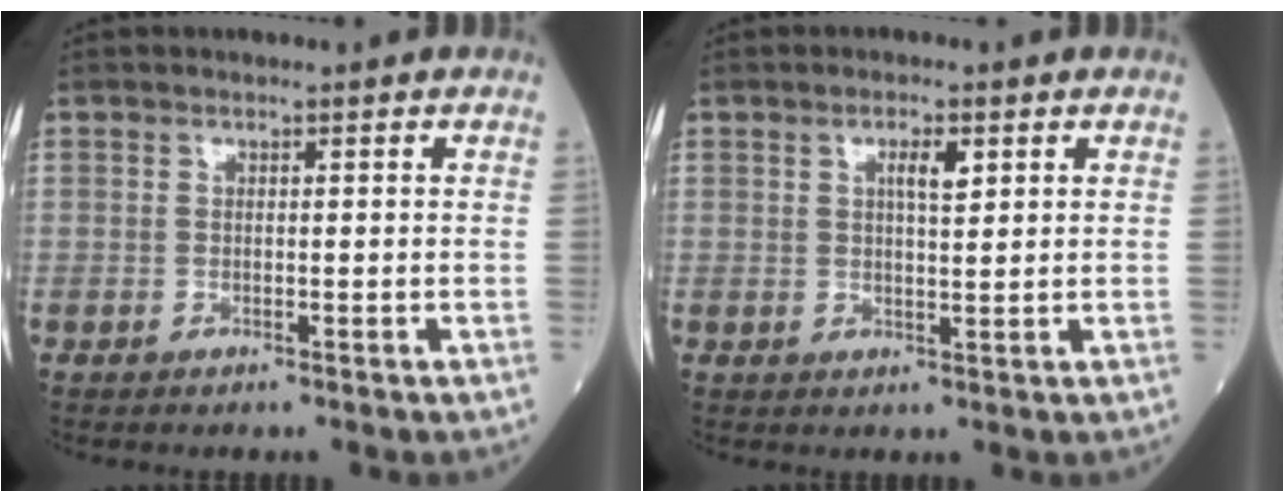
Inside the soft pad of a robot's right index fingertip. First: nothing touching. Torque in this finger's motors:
{"motor_torque": [0.01, 0.01, 0.04, 0.05]}